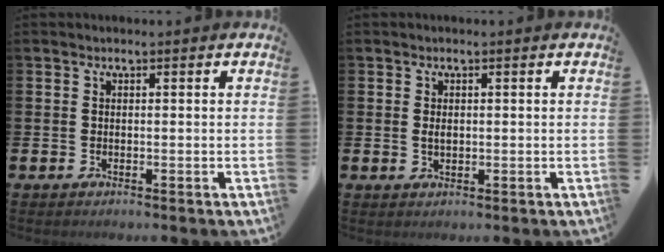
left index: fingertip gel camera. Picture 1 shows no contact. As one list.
[{"total": 1.0, "force": [0.1, 0.6, 0.8], "torque": [-0.004, 0.001, -0.002]}]